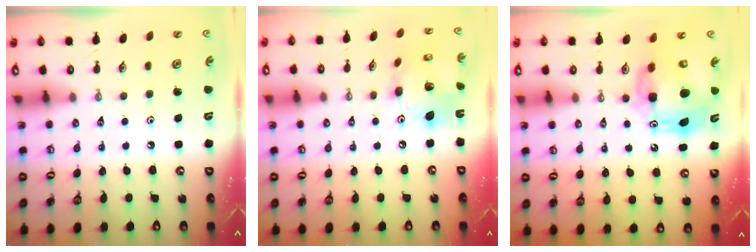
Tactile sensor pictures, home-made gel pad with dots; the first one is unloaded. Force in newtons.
{"total": 14.5, "press": 14.4, "slide": 1.5}
{"total": 14.2, "press": 14.2, "slide": 1.5}